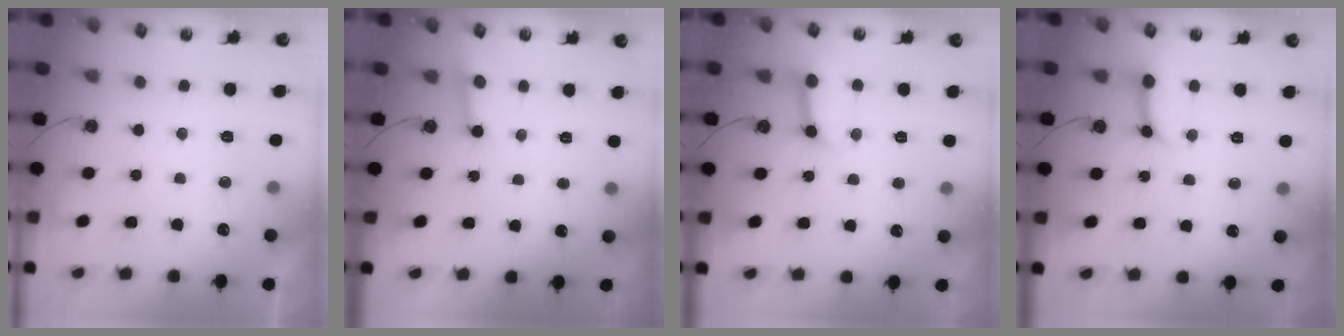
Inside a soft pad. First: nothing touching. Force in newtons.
{"total": 2.5, "press": 2.5, "slide": 0.4}
{"total": 8.9, "press": 8.8, "slide": 1.2}
{"total": 11.0, "press": 10.9, "slide": 1.2}